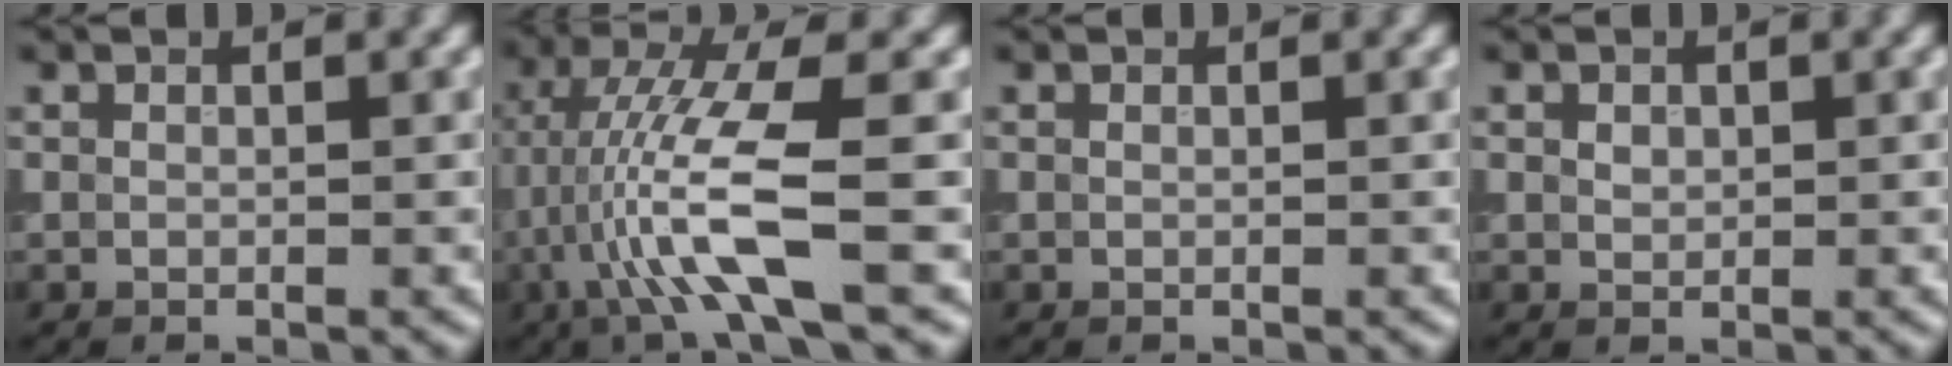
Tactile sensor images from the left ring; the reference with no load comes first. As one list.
[{"total": 7.7, "force": [-1.7, 1.2, 7.4], "torque": [-0.154, 0.005, -0.030]}, {"total": 0.0}, {"total": 0.9, "force": [0.3, 0.7, 0.5], "torque": [-0.009, -0.001, 0.005]}]